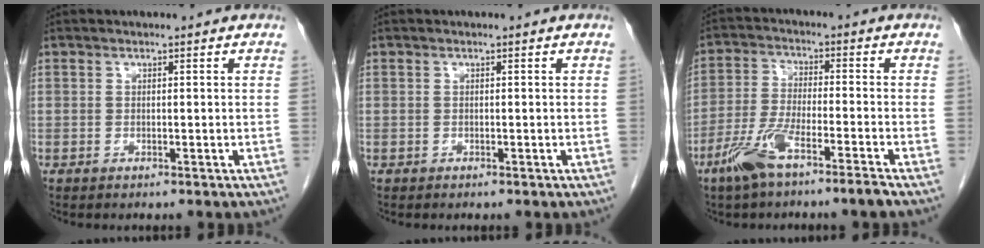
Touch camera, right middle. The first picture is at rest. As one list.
[{"total": 0.0}, {"total": 8.1, "force": [-5.4, 0.3, 6.0], "torque": [-0.127, -0.010, -0.107]}]